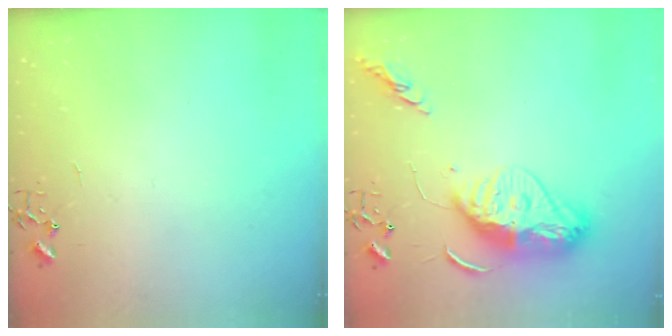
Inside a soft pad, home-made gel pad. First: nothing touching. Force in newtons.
{"total": 15.2, "press": 15.2, "slide": 1.3}